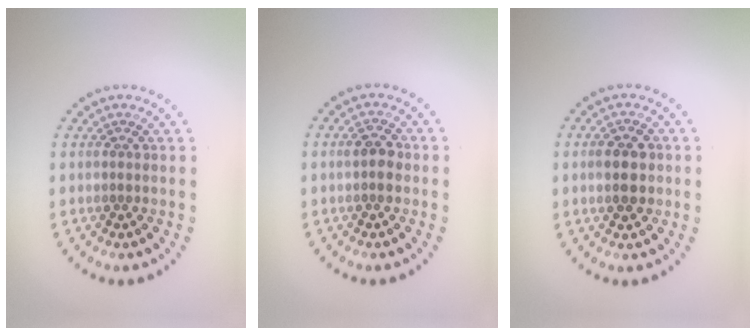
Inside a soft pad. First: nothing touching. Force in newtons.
{"total": 1.8, "press": 1.8, "slide": 0.3}
{"total": 2.9, "press": 2.9, "slide": 0.1}